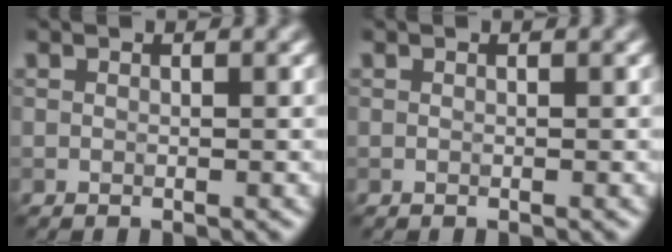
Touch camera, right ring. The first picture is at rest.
{"total": 0.0}